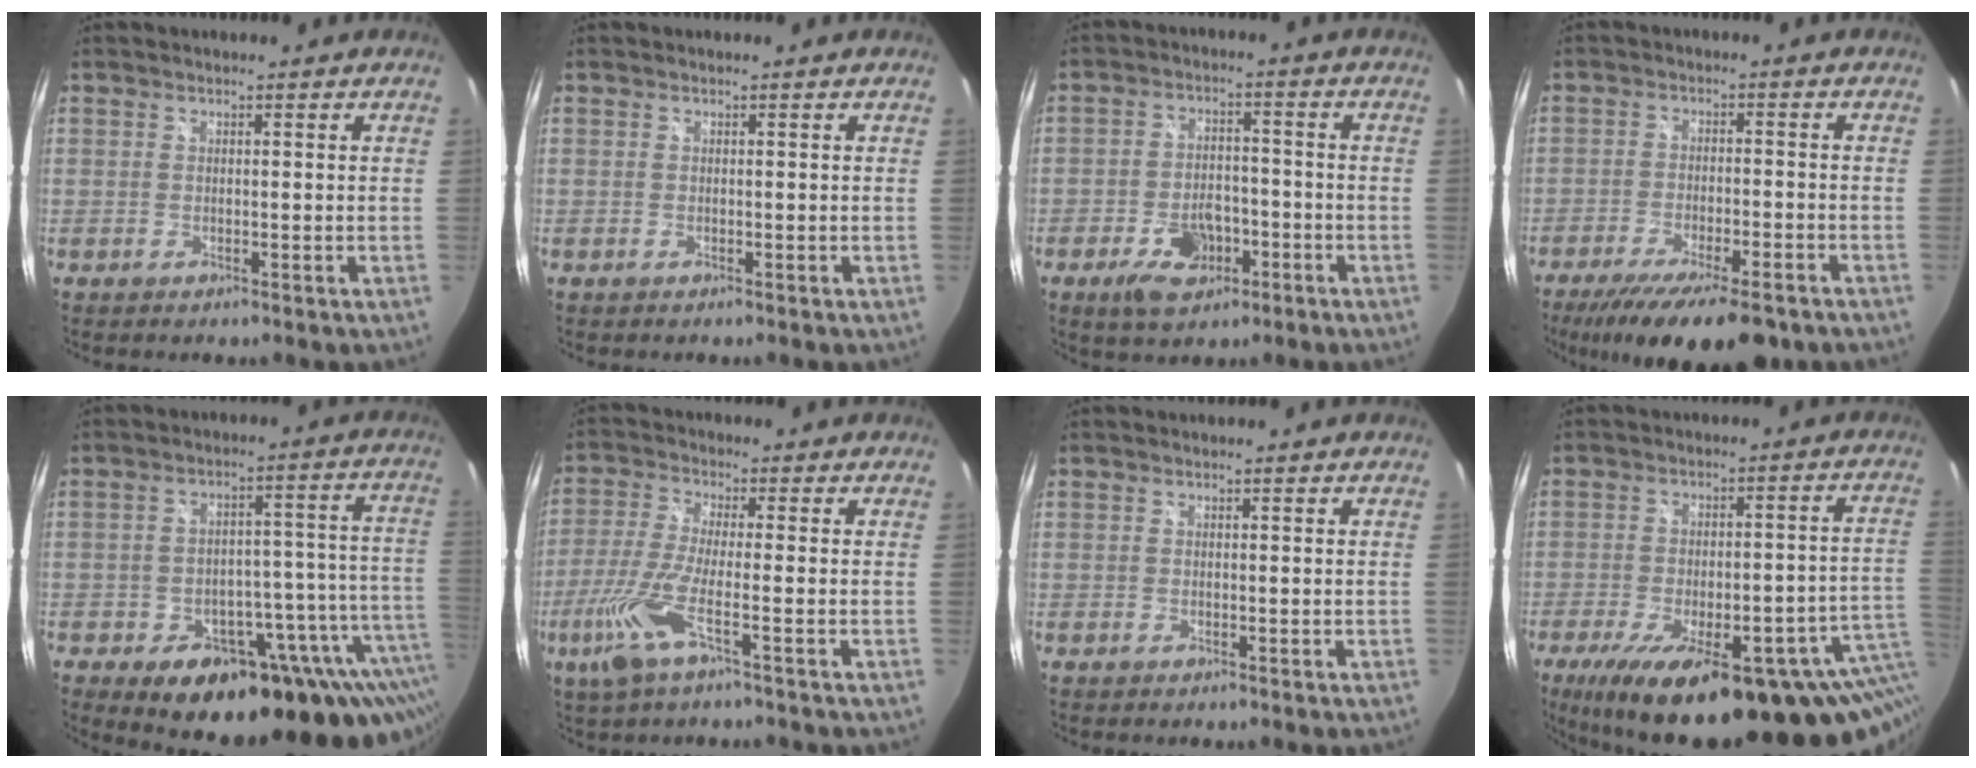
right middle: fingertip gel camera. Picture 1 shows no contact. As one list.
[{"total": 0.0}, {"total": 8.6, "force": [-4.6, 5.1, 5.2], "torque": [-0.112, 0.004, -0.067]}, {"total": 16.2, "force": [-12.0, 4.2, 10.0], "torque": [-0.189, -0.046, -0.182]}, {"total": 24.4, "force": [-12.4, 12.0, 17.3], "torque": [-0.228, -0.008, -0.152]}, {"total": 9.2, "force": [-4.3, 0.8, 8.1], "torque": [-0.190, -0.015, -0.084]}, {"total": 0.0}, {"total": 27.4, "force": [-14.4, 9.1, 21.4], "torque": [-0.312, -0.036, -0.180]}]